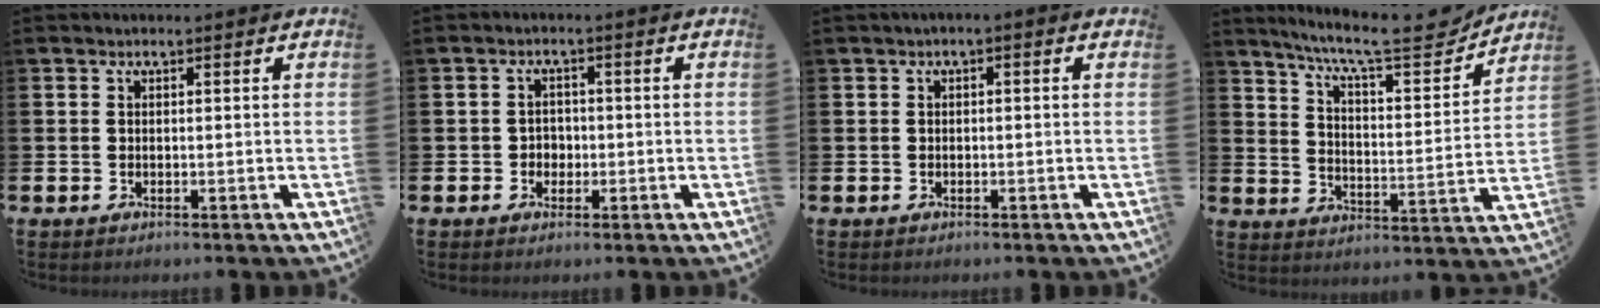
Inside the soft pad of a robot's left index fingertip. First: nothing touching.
{"total": 2.0, "force": [-0.4, 1.9, 0.5], "torque": [-0.002, 0.003, -0.014]}
{"total": 0.8, "force": [-0.4, 0.2, 0.6], "torque": [-0.014, 0.001, -0.008]}
{"total": 10.1, "force": [8.8, 1.3, 4.7], "torque": [-0.100, -0.059, 0.144]}